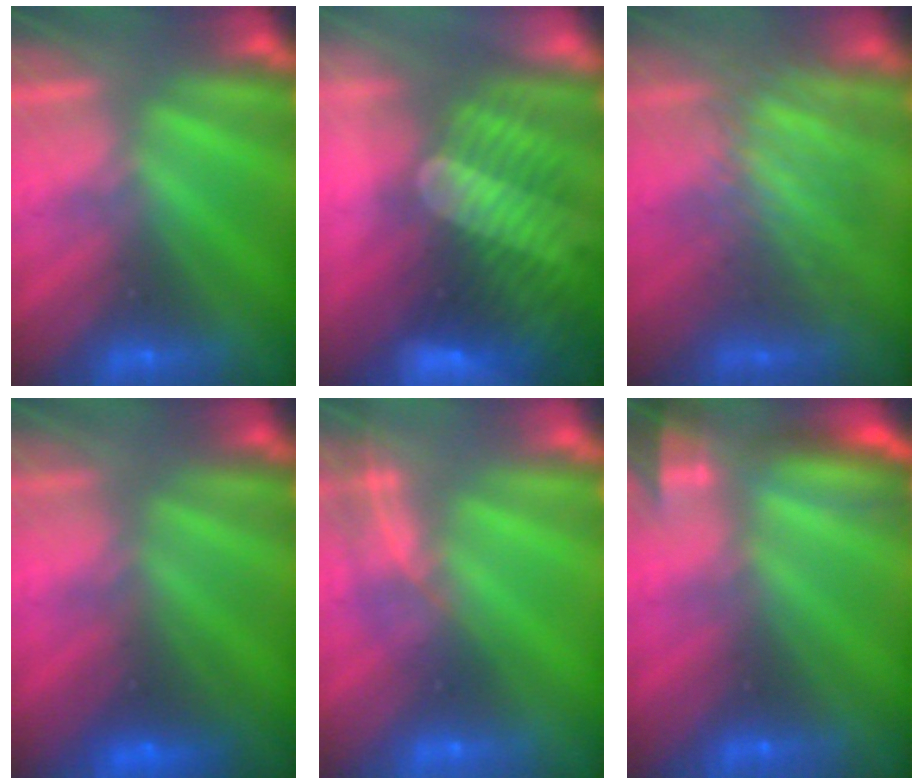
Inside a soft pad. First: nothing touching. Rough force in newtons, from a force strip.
{"total": 11.8}
{"total": 3.0}
{"total": 6.8}
{"total": 1.6}
{"total": 7.4}